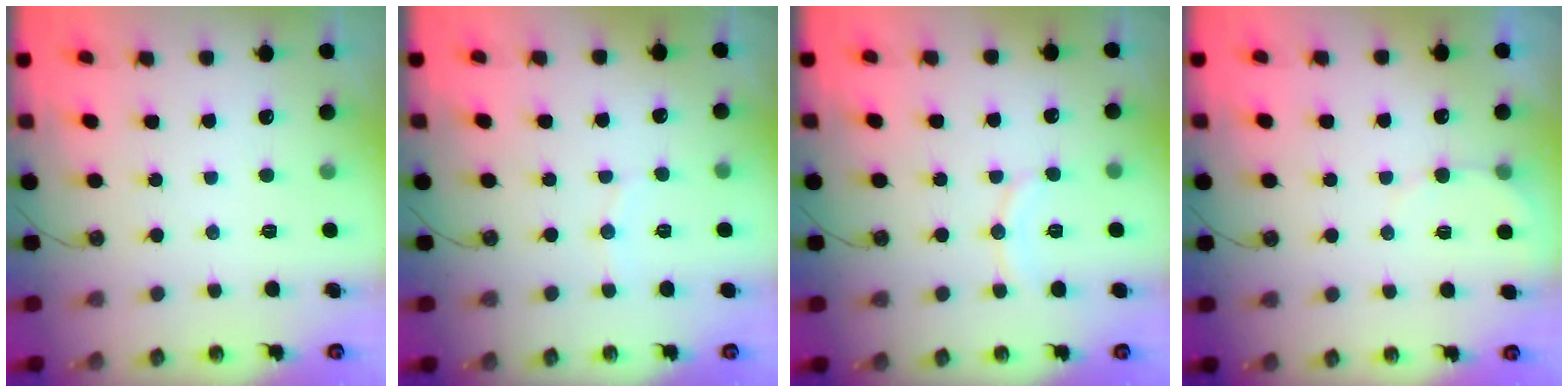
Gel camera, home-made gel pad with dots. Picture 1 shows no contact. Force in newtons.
{"total": 3.8, "press": 3.6, "slide": 1.0}
{"total": 7.2, "press": 7.2, "slide": 0.9}
{"total": 3.8, "press": 3.4, "slide": 1.6}